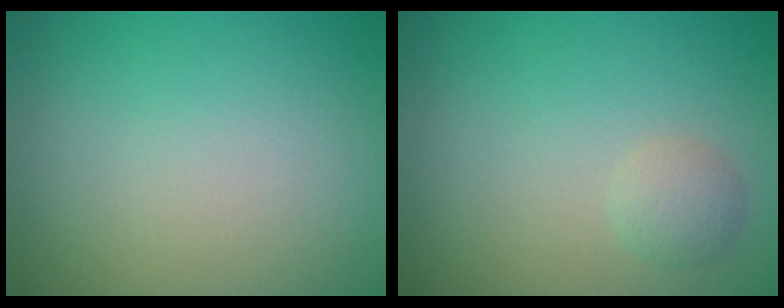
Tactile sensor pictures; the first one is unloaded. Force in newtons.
{"total": 1.3, "press": 1.3, "slide": 0.1}